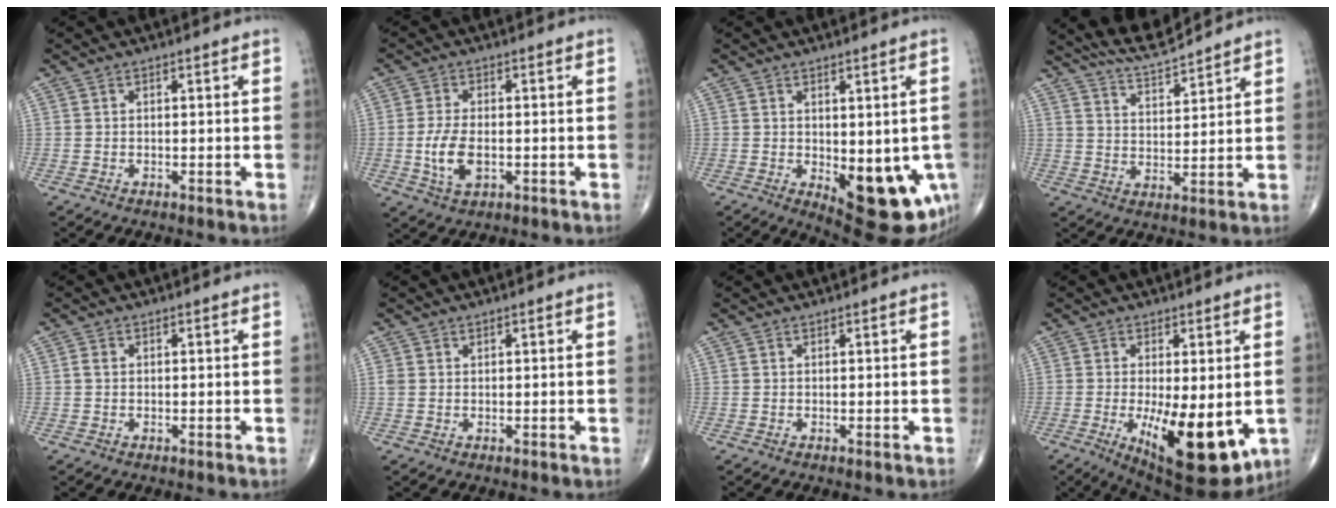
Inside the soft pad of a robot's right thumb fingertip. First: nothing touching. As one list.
[{"total": 6.7, "force": [-1.1, 3.6, 5.6], "torque": [-0.115, -0.004, -0.018]}, {"total": 14.0, "force": [-3.5, 6.2, 12.1], "torque": [-0.127, -0.020, -0.026]}, {"total": 7.7, "force": [7.5, 0.2, 1.9], "torque": [-0.033, -0.040, 0.142]}, {"total": 0.9, "force": [0.1, 0.7, 0.6], "torque": [-0.011, 0.001, 0.000]}, {"total": 1.0, "force": [0.4, 0.8, 0.4], "torque": [-0.003, 0.002, 0.007]}, {"total": 0.0}, {"total": 14.8, "force": [-3.1, 5.6, 13.3], "torque": [-0.193, -0.030, -0.029]}]